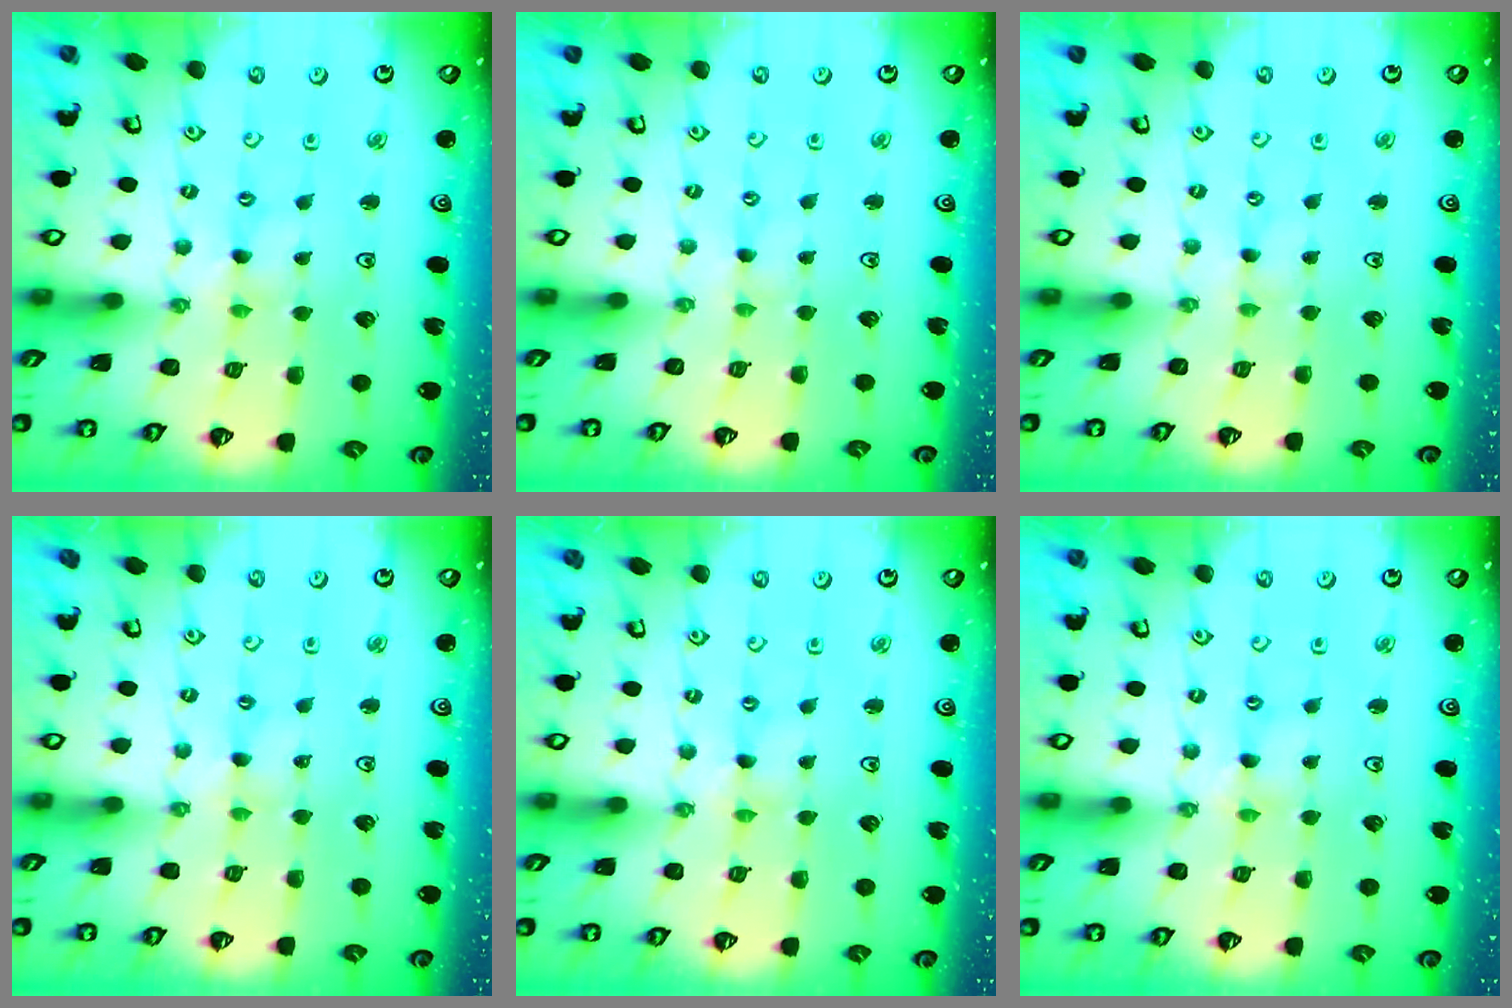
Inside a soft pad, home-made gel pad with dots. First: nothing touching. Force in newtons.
{"total": 0.0}
{"total": 0.0}
{"total": 0.8, "press": 0.7, "slide": 0.3}
{"total": 0.0}
{"total": 1.2, "press": 1.2, "slide": 0.2}